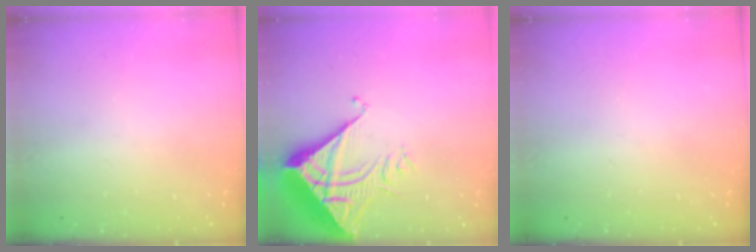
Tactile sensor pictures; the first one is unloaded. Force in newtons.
{"total": 8.4, "press": 8.4, "slide": 1.0}
{"total": 0.0}